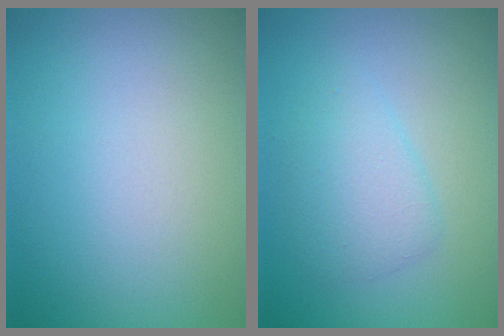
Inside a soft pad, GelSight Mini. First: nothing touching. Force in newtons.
{"total": 2.6, "press": 2.6, "slide": 0.1}